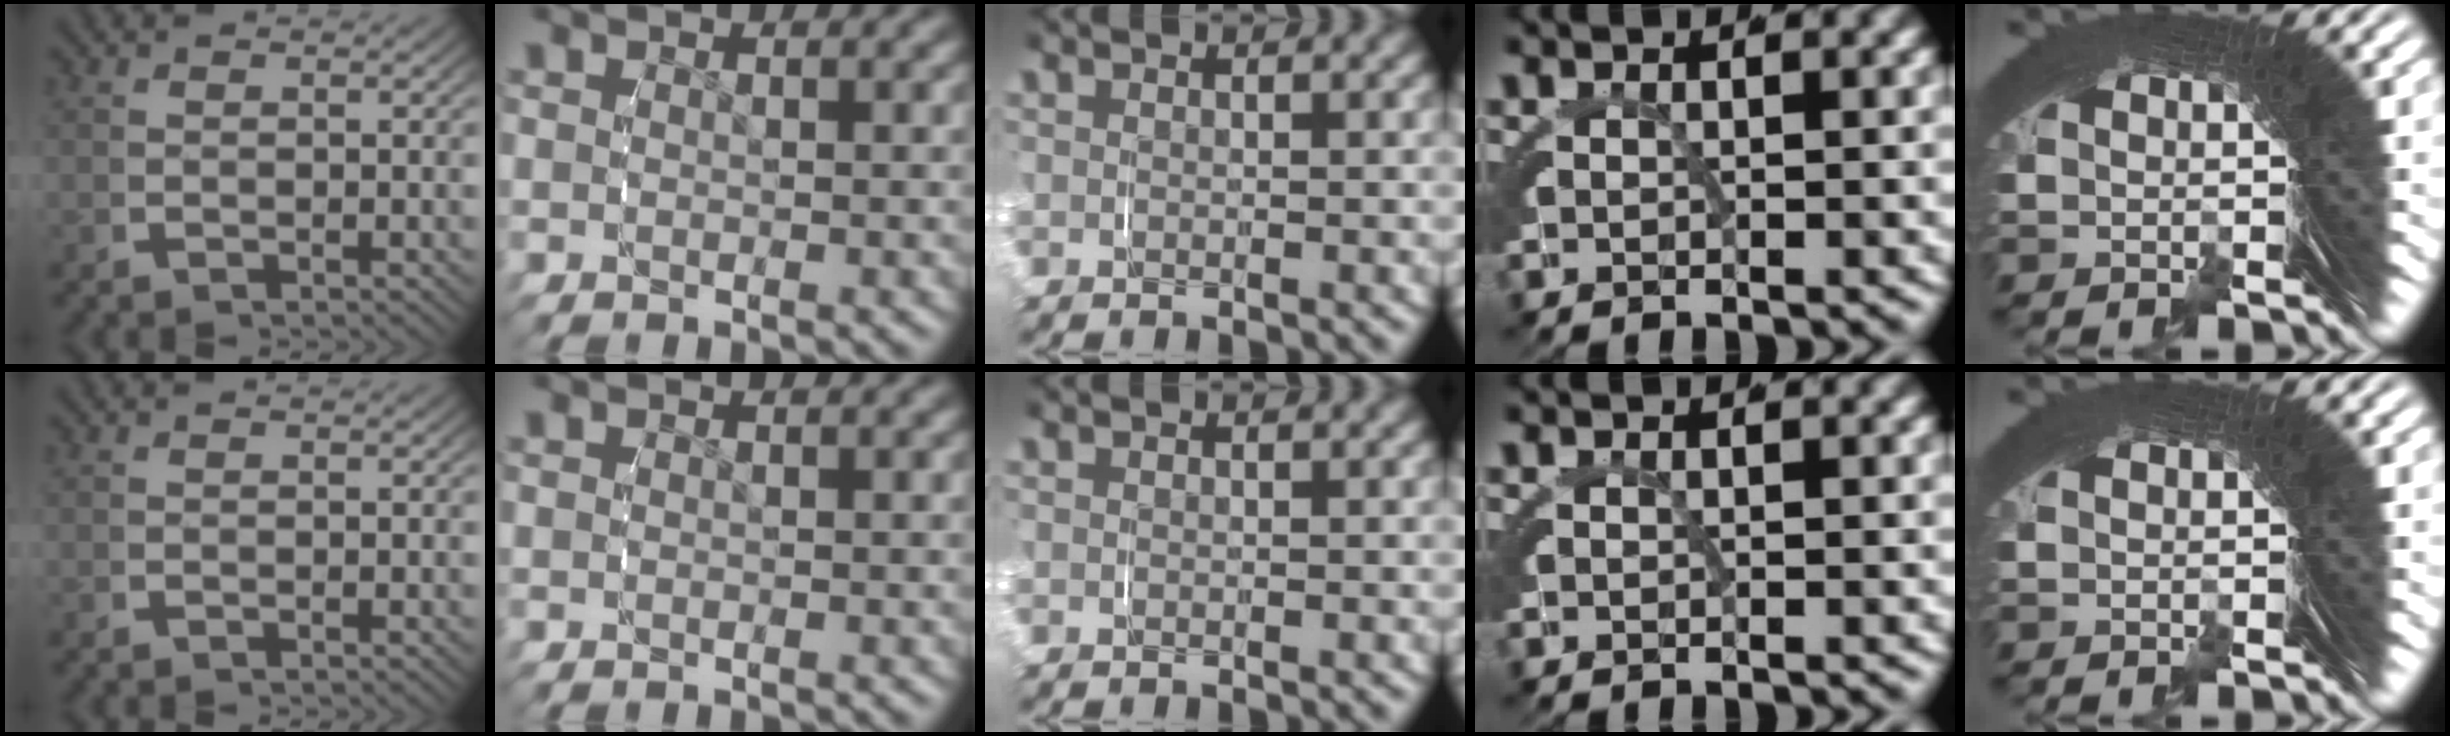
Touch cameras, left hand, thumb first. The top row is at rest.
{}